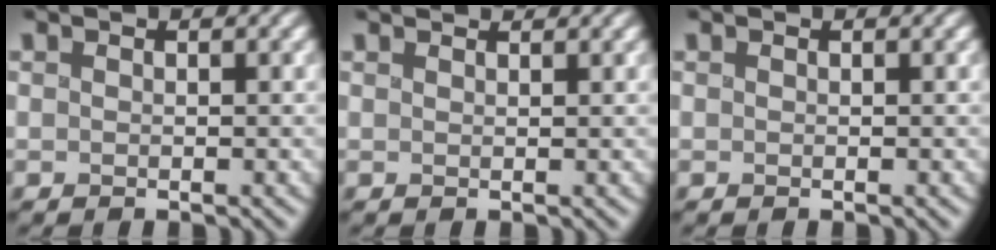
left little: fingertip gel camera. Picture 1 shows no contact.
{"total": 2.2, "force": [2.1, 0.2, 0.6], "torque": [-0.002, 0.002, 0.023]}
{"total": 0.0}